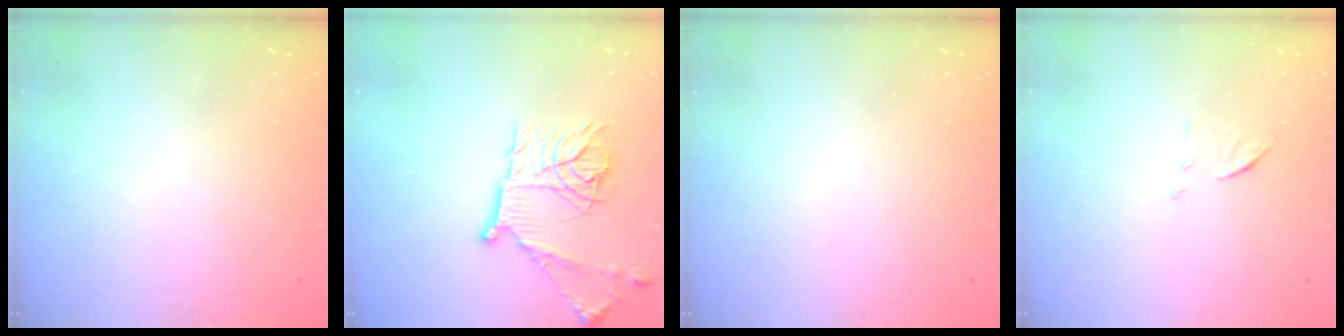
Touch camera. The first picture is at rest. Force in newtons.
{"total": 18.2, "press": 18.2, "slide": 1.2}
{"total": 1.5, "press": 1.5, "slide": 0.1}
{"total": 5.9, "press": 5.9, "slide": 0.5}